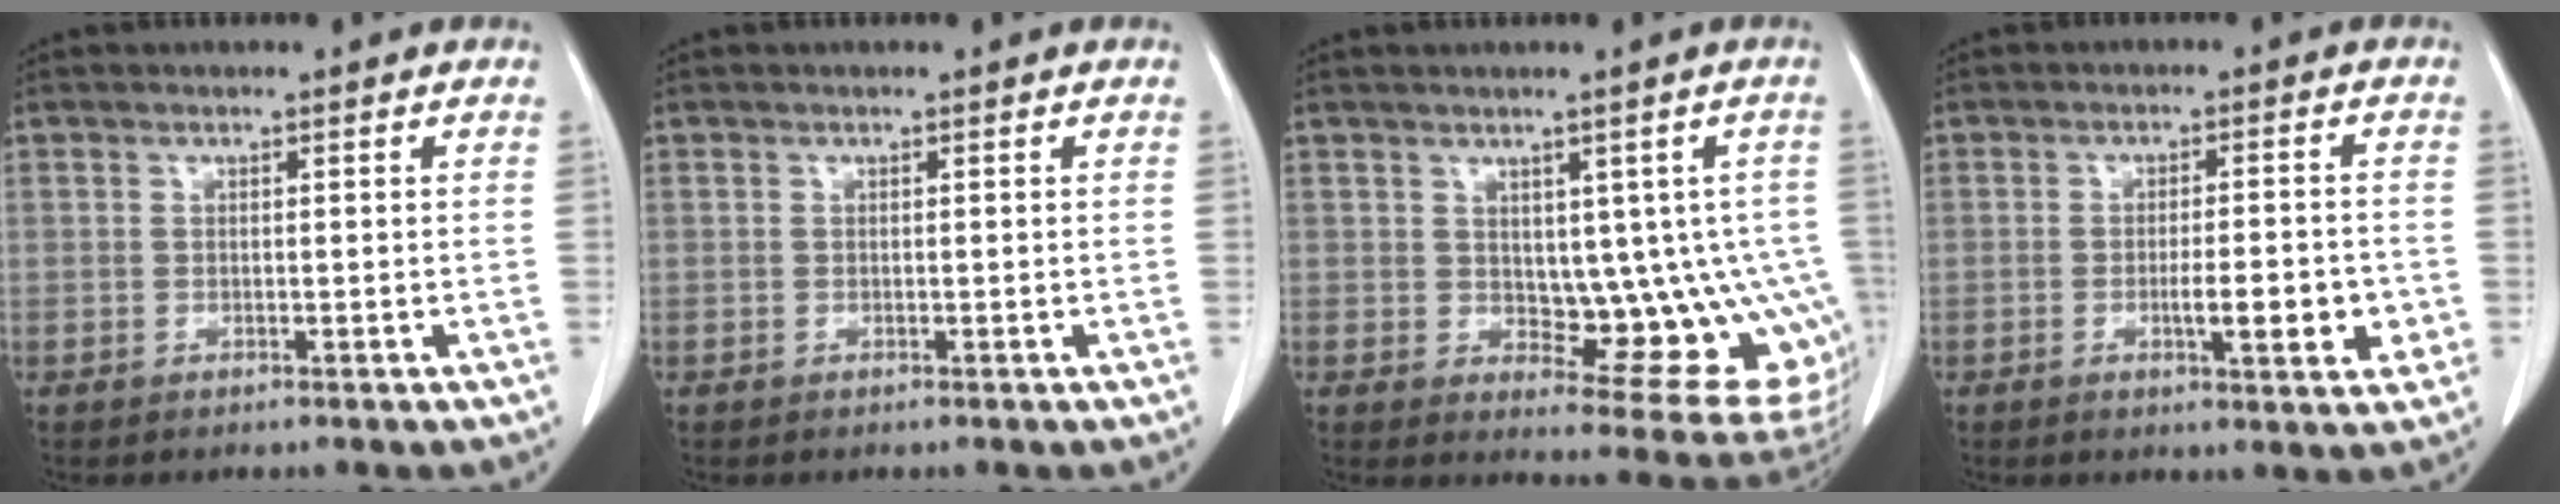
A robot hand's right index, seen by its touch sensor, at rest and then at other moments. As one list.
[{"total": 0.0}, {"total": 12.3, "force": [0.2, 5.5, 11.0], "torque": [-0.115, 0.001, 0.018]}, {"total": 7.3, "force": [-1.9, 1.4, 6.9], "torque": [-0.096, -0.004, -0.024]}]